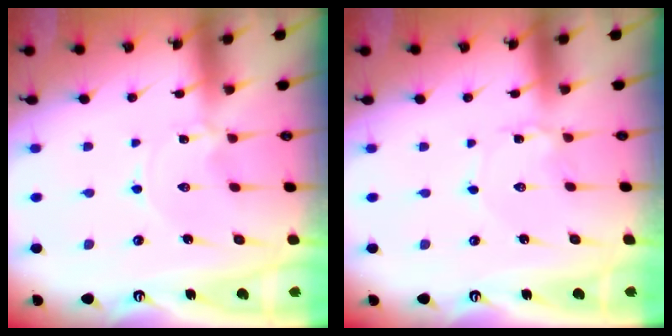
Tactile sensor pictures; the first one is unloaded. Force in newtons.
{"total": 1.4, "press": 1.4, "slide": 0.1}